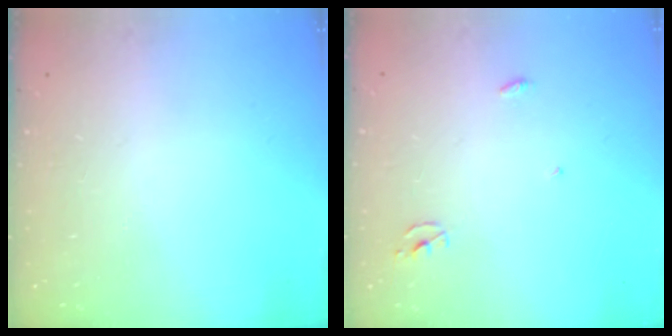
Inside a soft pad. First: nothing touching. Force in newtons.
{"total": 2.3, "press": 2.3, "slide": 0.1}